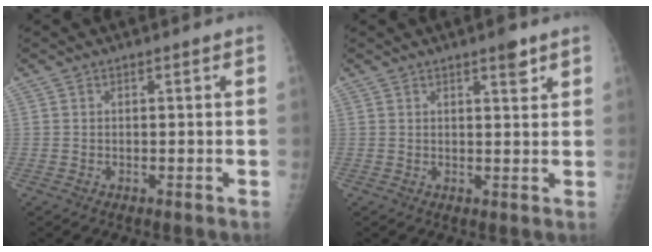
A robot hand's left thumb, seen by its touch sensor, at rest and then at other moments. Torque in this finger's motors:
{"motor_torque": [0.84, -0.05, 0.48, -0.12, 0.08]}